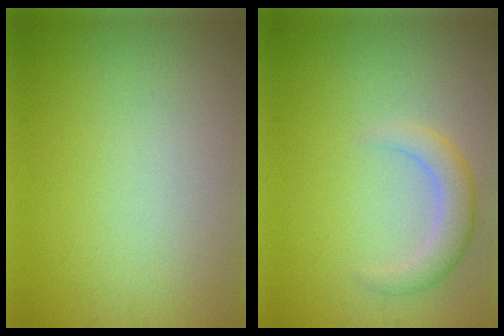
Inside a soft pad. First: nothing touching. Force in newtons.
{"total": 2.8, "press": 2.8, "slide": 0.2}